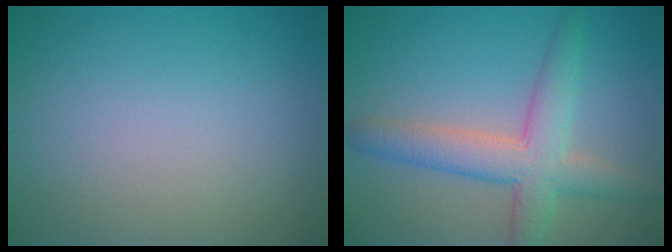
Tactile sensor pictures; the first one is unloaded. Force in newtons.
{"total": 5.1, "press": 5.1, "slide": 0.3}